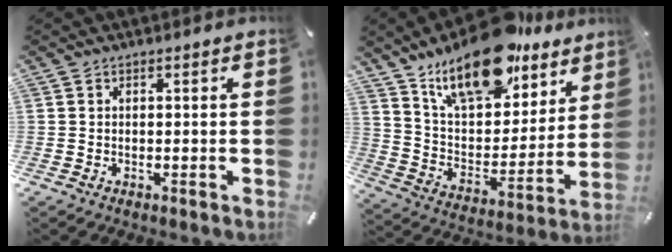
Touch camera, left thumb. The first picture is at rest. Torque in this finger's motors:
{"motor_torque": [3.07, 1.94, 1.42, -1.35, 0.26]}